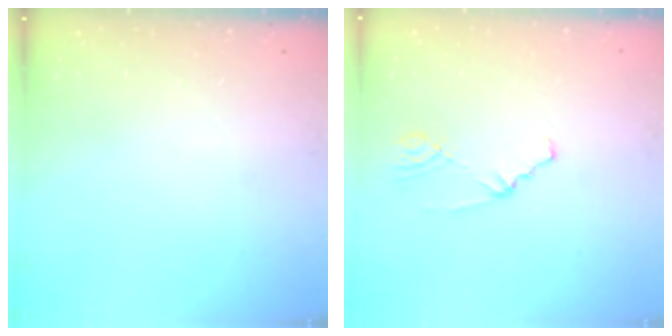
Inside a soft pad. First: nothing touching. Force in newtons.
{"total": 1.1, "press": 1.1, "slide": 0.2}